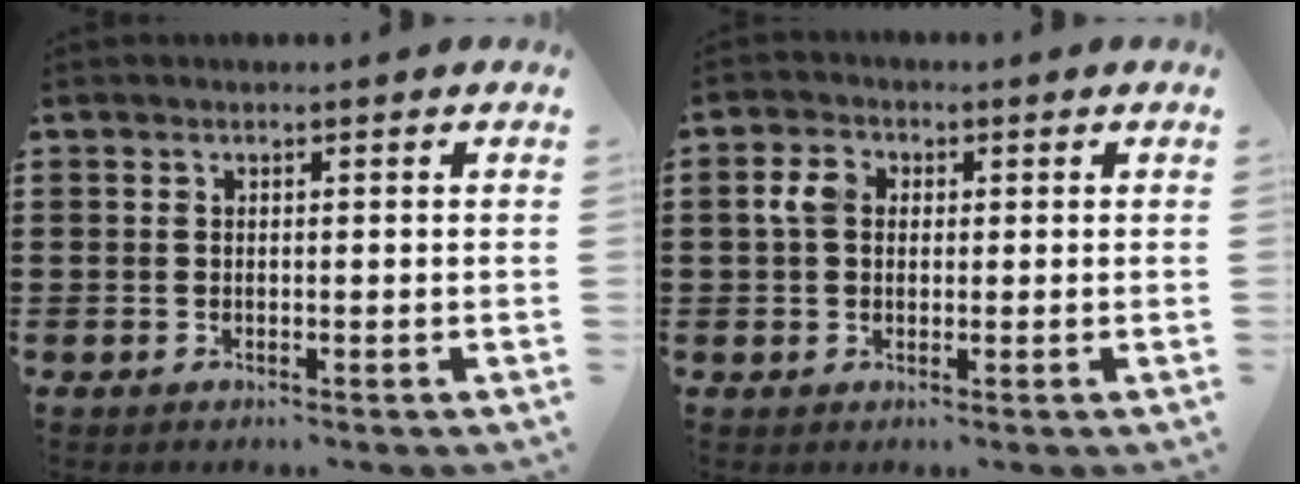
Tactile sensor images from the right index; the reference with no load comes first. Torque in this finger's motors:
{"motor_torque": [0.87, 0.26, 0.11, 0.04]}